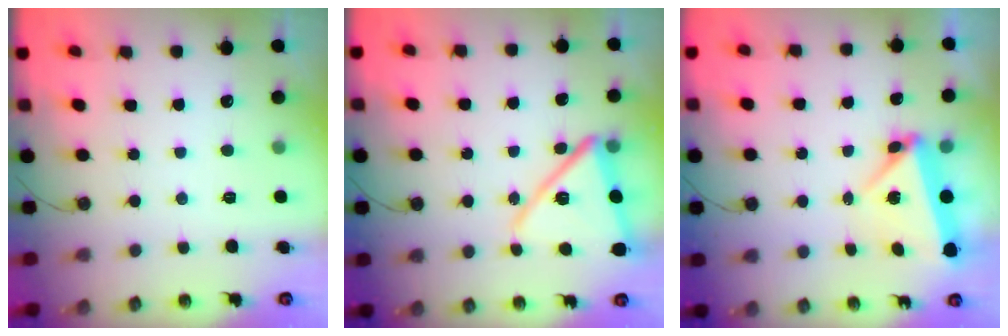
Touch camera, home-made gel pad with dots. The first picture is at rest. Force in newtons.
{"total": 15.3, "press": 15.3, "slide": 1.2}
{"total": 5.8, "press": 5.7, "slide": 0.6}